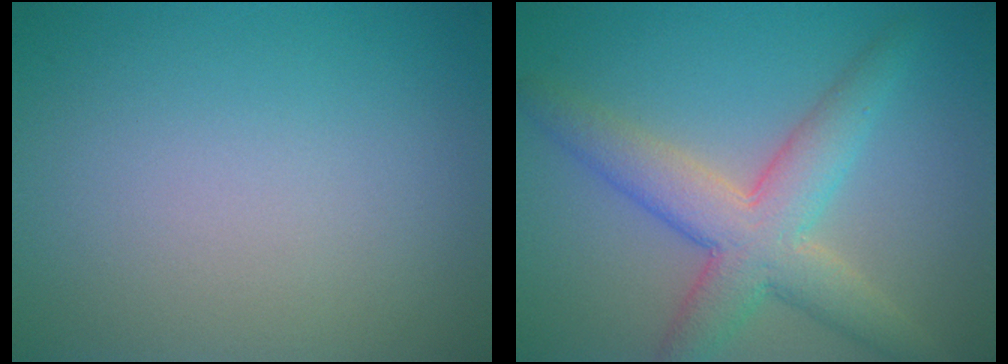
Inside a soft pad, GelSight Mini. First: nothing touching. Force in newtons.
{"total": 6.1, "press": 6.1, "slide": 0.2}